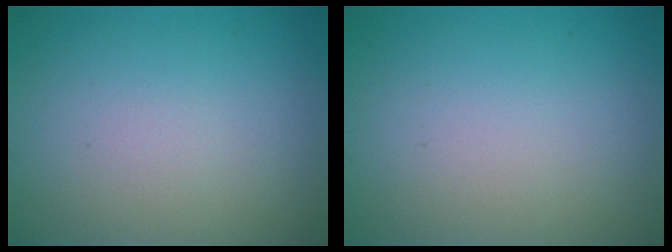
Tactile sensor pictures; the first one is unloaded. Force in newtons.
{"total": 0.0}